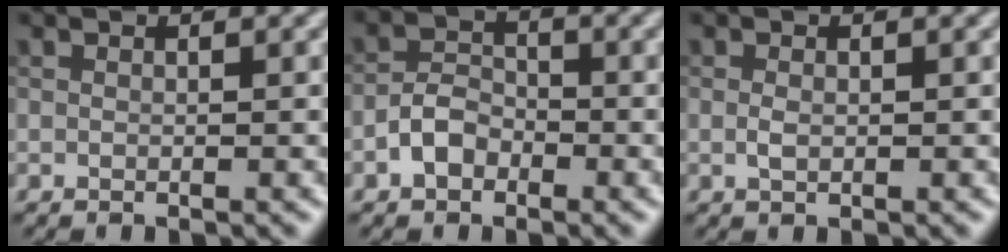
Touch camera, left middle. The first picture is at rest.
{"total": 2.6, "force": [-1.4, 1.8, 1.3], "torque": [-0.022, 0.010, -0.032]}
{"total": 1.0, "force": [0.0, 0.6, 0.8], "torque": [-0.019, -0.002, 0.000]}